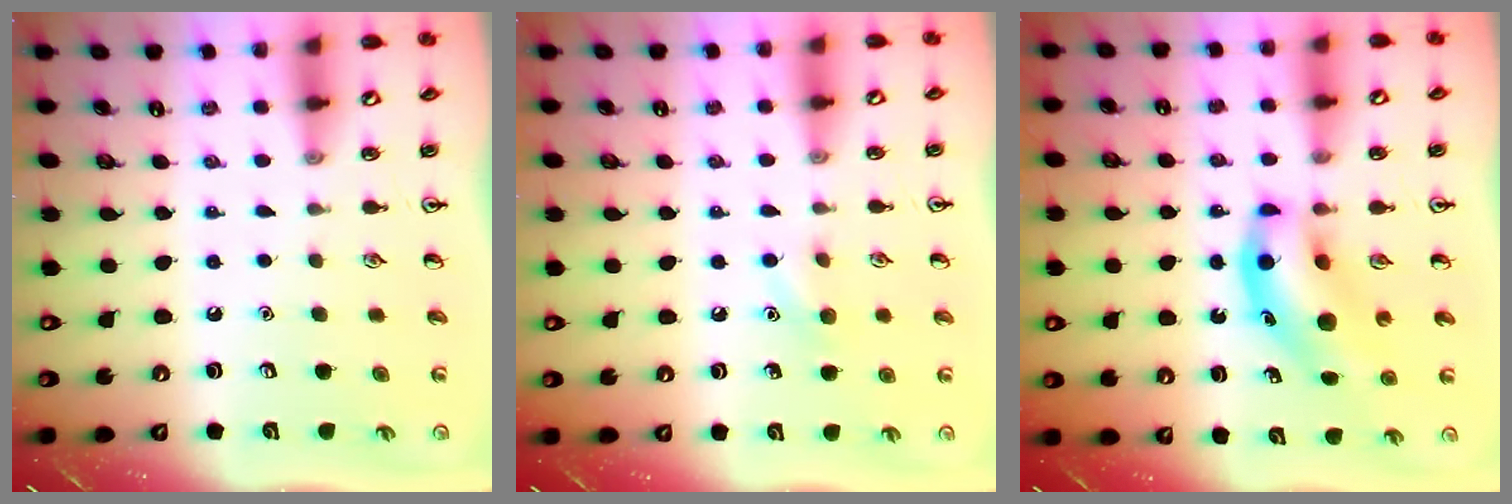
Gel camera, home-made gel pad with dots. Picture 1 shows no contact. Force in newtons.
{"total": 6.3, "press": 6.1, "slide": 1.6}
{"total": 11.0, "press": 10.6, "slide": 2.9}